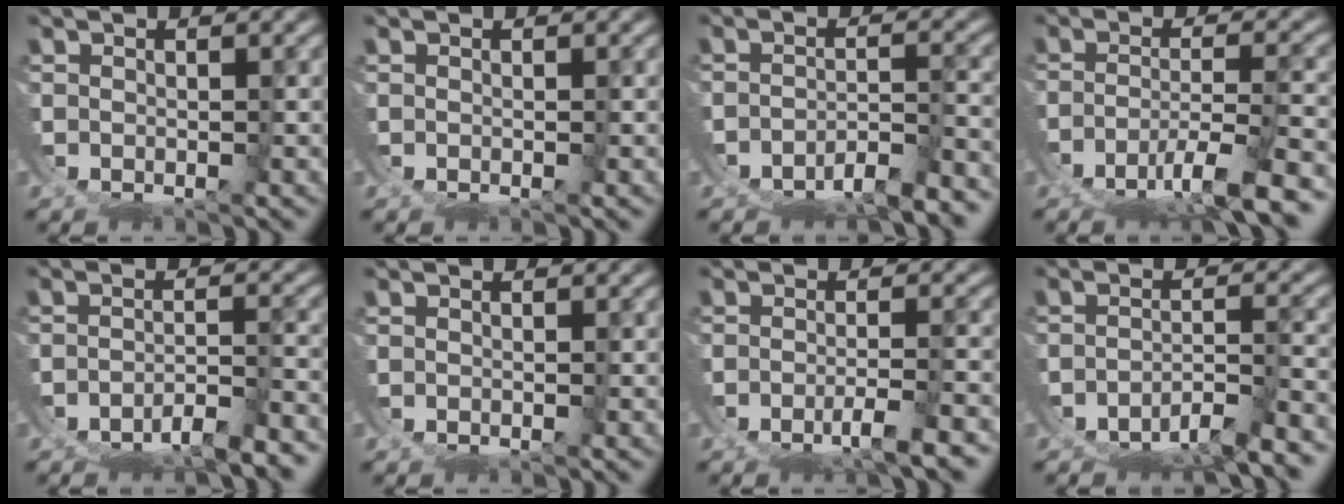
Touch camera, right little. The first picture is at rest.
{"total": 0.0}
{"total": 5.7, "force": [-4.5, 2.5, 2.3], "torque": [-0.045, -0.023, -0.064]}
{"total": 5.9, "force": [-3.8, 0.6, 4.4], "torque": [-0.073, -0.020, -0.043]}
{"total": 5.0, "force": [-3.9, 2.1, 2.3], "torque": [-0.043, -0.021, -0.054]}
{"total": 0.0}
{"total": 3.1, "force": [-1.9, -0.4, 2.4], "torque": [-0.039, -0.014, -0.019]}
{"total": 5.0, "force": [-3.9, 2.0, 2.3], "torque": [-0.041, -0.018, -0.056]}